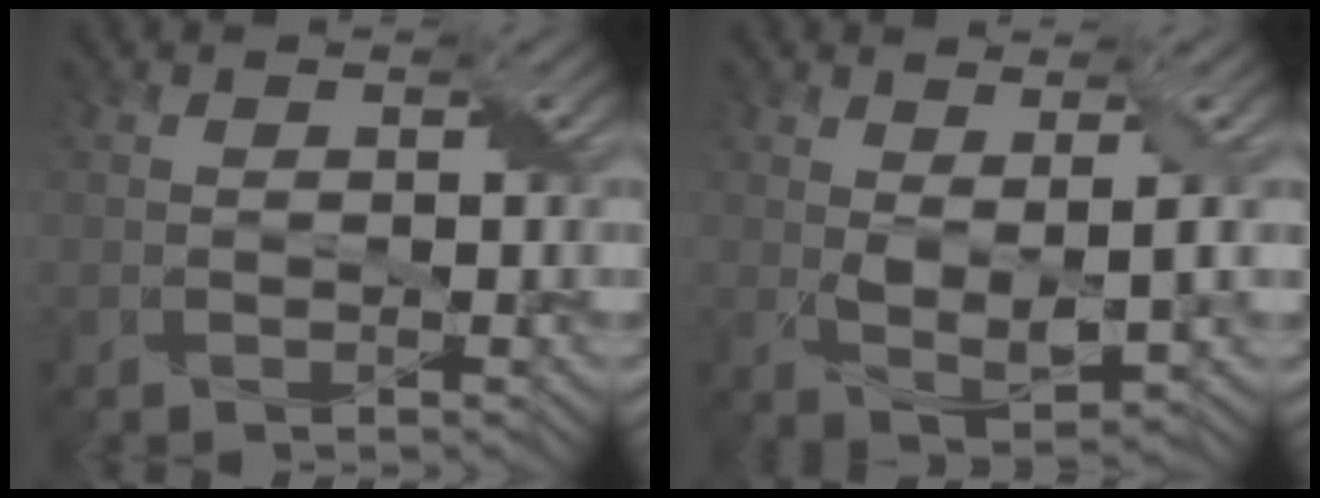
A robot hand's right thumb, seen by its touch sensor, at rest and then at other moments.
{"total": 4.0, "force": [0.9, 1.5, 3.5], "torque": [-0.074, -0.007, 0.021]}